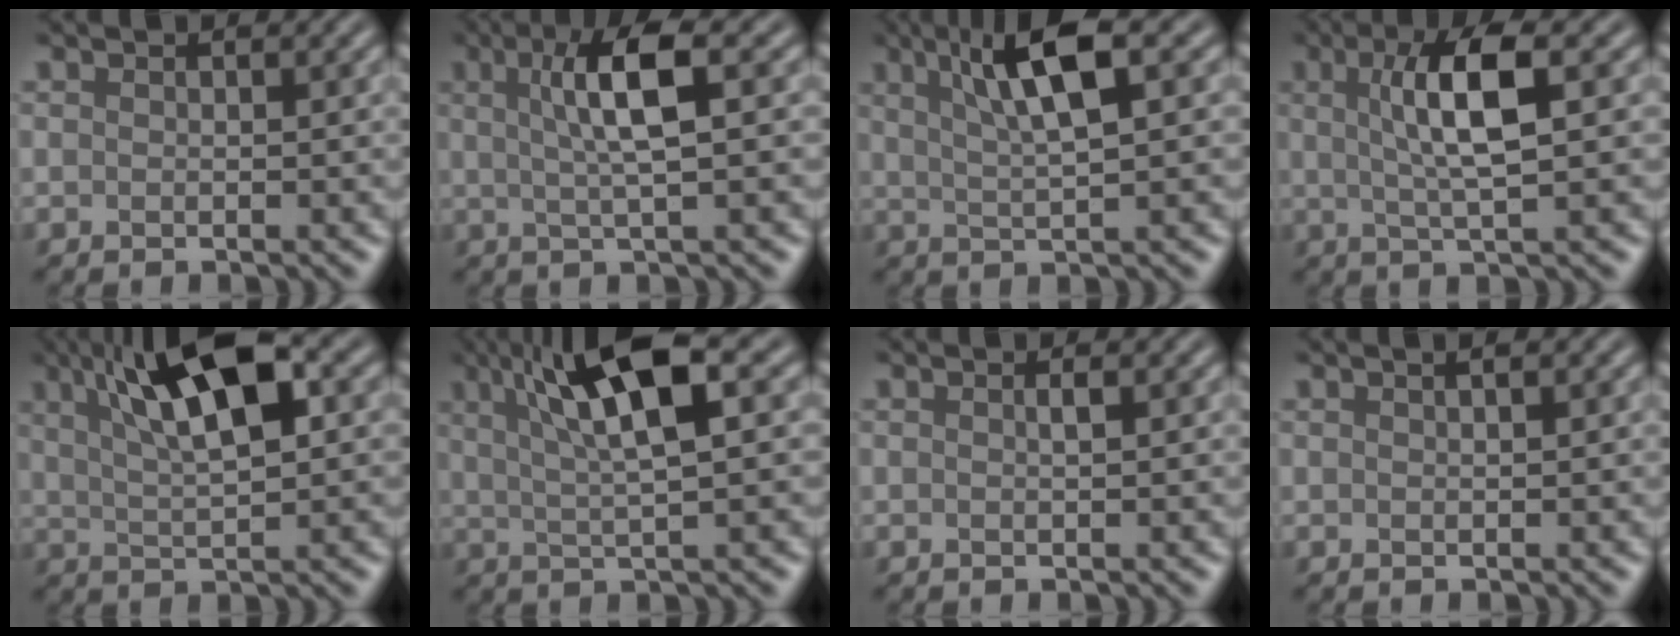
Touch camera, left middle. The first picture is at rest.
{"total": 4.9, "force": [0.8, 0.8, 4.8], "torque": [-0.086, 0.009, 0.020]}
{"total": 5.8, "force": [2.0, 1.1, 5.3], "torque": [-0.093, 0.010, 0.040]}
{"total": 5.2, "force": [0.7, 1.0, 5.0], "torque": [-0.094, 0.009, 0.021]}
{"total": 8.9, "force": [3.2, 2.8, 7.8], "torque": [-0.137, 0.021, 0.057]}
{"total": 8.2, "force": [2.8, 2.0, 7.5], "torque": [-0.121, 0.020, 0.052]}
{"total": 0.5, "force": [0.0, 0.1, 0.5], "torque": [-0.005, 0.001, 0.001]}
{"total": 2.2, "force": [1.1, 1.0, 1.6], "torque": [-0.006, 0.017, -0.007]}